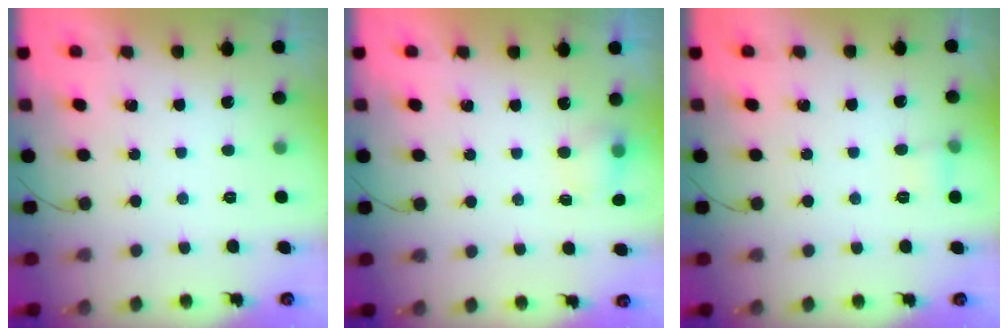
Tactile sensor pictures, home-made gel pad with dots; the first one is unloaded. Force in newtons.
{"total": 4.7, "press": 4.5, "slide": 1.3}
{"total": 3.8, "press": 3.6, "slide": 1.1}